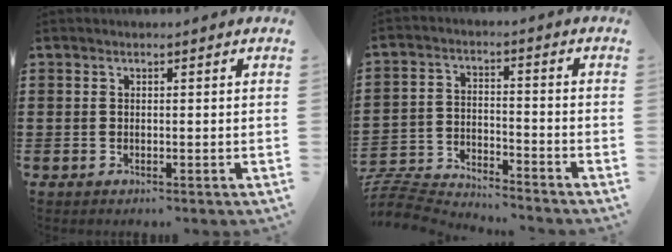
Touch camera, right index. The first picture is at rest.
{"total": 6.8, "force": [-6.7, 0.7, 0.6], "torque": [-0.031, 0.005, -0.139]}